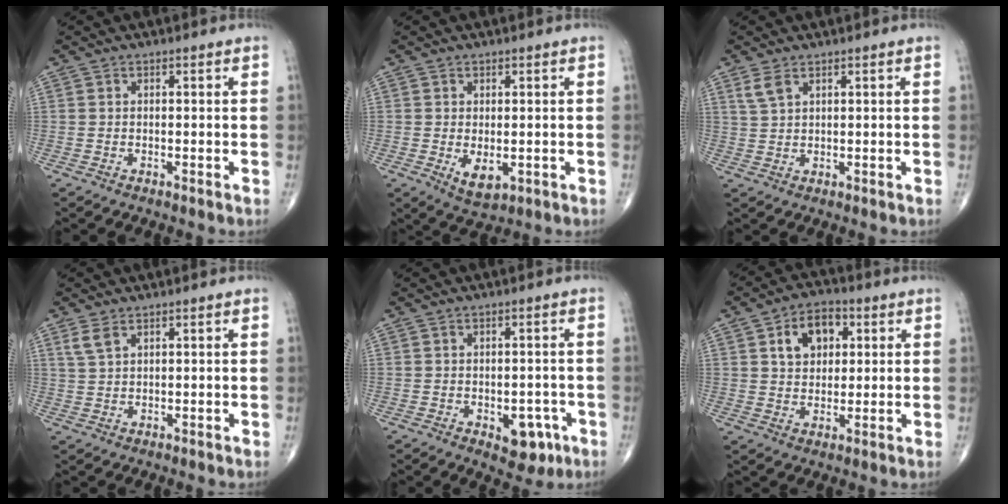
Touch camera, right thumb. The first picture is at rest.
{"total": 4.2, "force": [-0.7, 2.3, 3.5], "torque": [-0.052, -0.011, 0.000]}
{"total": 2.8, "force": [1.8, 1.2, 1.7], "torque": [-0.040, 0.002, 0.045]}
{"total": 2.6, "force": [1.7, 1.2, 1.7], "torque": [-0.039, 0.002, 0.044]}
{"total": 6.2, "force": [-2.5, 3.7, 4.3], "torque": [-0.026, 0.009, -0.023]}
{"total": 8.8, "force": [2.9, 6.0, 5.7], "torque": [-0.061, -0.002, 0.044]}